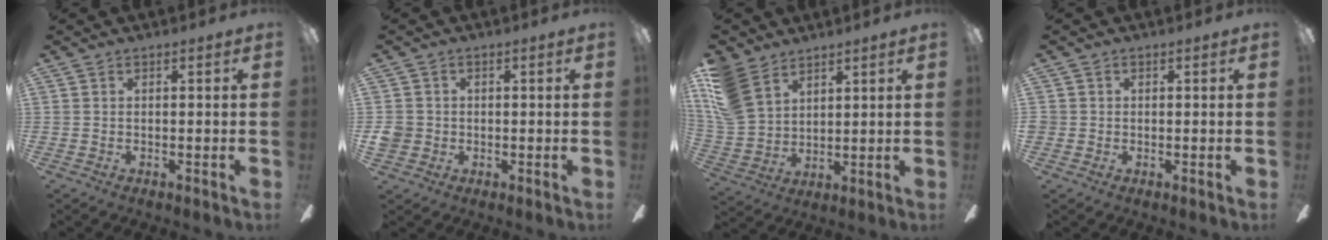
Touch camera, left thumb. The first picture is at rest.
{"total": 3.7, "force": [-0.4, 3.5, 1.1], "torque": [-0.022, 0.002, -0.008]}
{"total": 12.4, "force": [7.7, 7.7, 6.0], "torque": [-0.158, -0.020, 0.152]}
{"total": 1.0, "force": [0.0, 1.0, 0.2], "torque": [-0.005, 0.002, -0.001]}